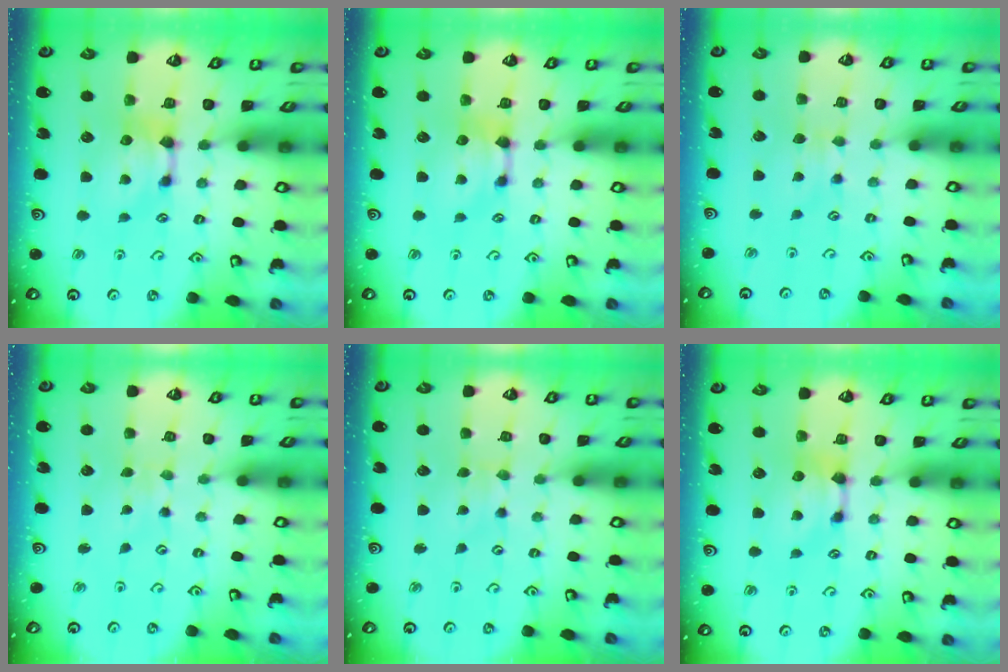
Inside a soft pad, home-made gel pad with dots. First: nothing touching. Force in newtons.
{"total": 0.0}
{"total": 2.1, "press": 2.0, "slide": 0.4}
{"total": 2.9, "press": 2.9, "slide": 0.4}
{"total": 2.1, "press": 1.6, "slide": 1.4}
{"total": 0.0}